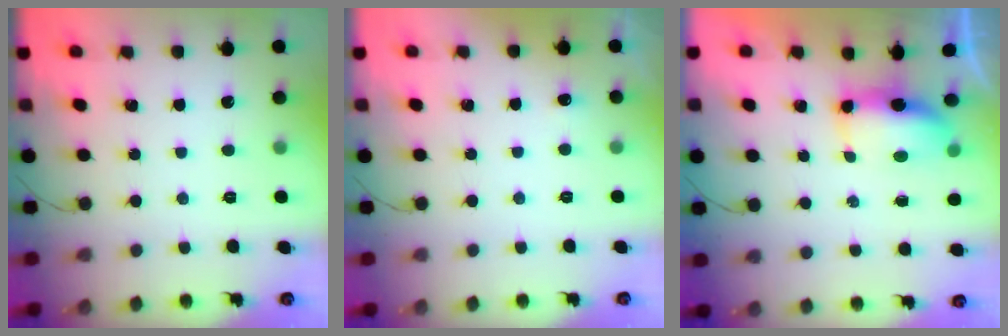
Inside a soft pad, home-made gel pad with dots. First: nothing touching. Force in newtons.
{"total": 2.8, "press": 2.6, "slide": 1.1}
{"total": 7.9, "press": 7.3, "slide": 3.1}